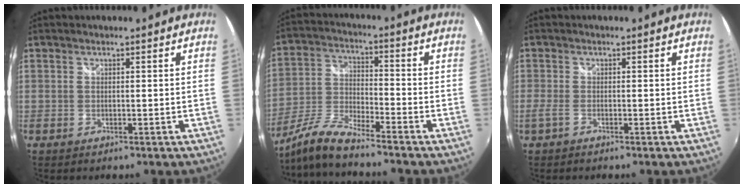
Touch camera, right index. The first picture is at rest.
{"total": 9.9, "force": [-8.5, 0.7, 5.0], "torque": [-0.108, -0.004, -0.172]}
{"total": 1.7, "force": [-1.2, 0.5, 1.2], "torque": [-0.029, -0.005, -0.025]}